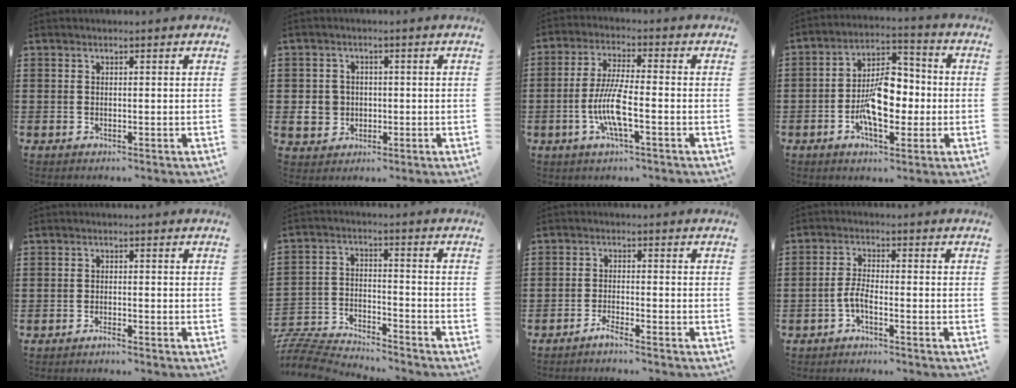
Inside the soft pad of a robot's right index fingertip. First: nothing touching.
{"total": 4.2, "force": [-0.6, 3.8, 1.5], "torque": [-0.048, 0.005, -0.015]}
{"total": 7.8, "force": [-2.4, 1.7, 7.3], "torque": [-0.163, -0.013, -0.053]}
{"total": 9.5, "force": [-1.8, 4.9, 7.9], "torque": [-0.141, 0.002, -0.037]}
{"total": 1.1, "force": [-1.0, -0.2, 0.5], "torque": [-0.009, -0.005, -0.017]}
{"total": 7.1, "force": [-7.1, 0.3, 0.5], "torque": [-0.028, 0.001, -0.146]}
{"total": 2.0, "force": [-1.9, -0.5, 0.6], "torque": [-0.010, 0.000, -0.034]}
{"total": 2.9, "force": [-1.6, 0.6, 2.4], "torque": [-0.065, -0.007, -0.036]}